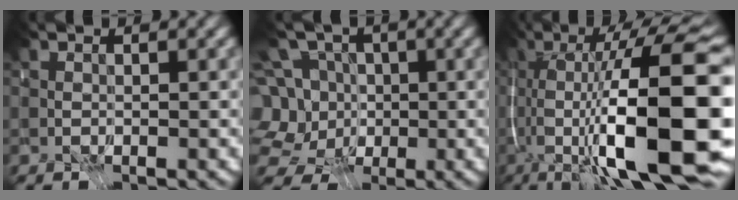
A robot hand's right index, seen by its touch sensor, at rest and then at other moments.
{"total": 8.6, "force": [0.4, 7.5, 4.2], "torque": [-0.106, 0.012, -0.016]}
{"total": 13.9, "force": [-3.5, -0.2, 13.4], "torque": [-0.170, 0.012, -0.052]}